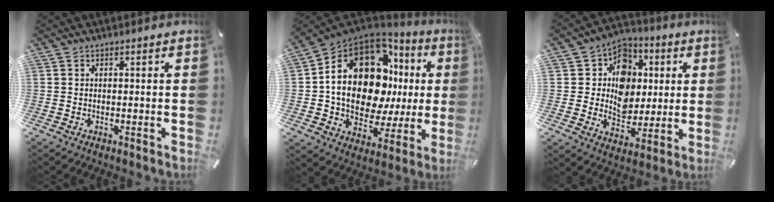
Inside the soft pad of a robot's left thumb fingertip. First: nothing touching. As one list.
[{"total": 19.7, "force": [4.2, 13.2, 14.1], "torque": [-0.247, -0.044, 0.069]}, {"total": 12.2, "force": [1.1, 11.2, 4.7], "torque": [-0.061, -0.005, 0.026]}]